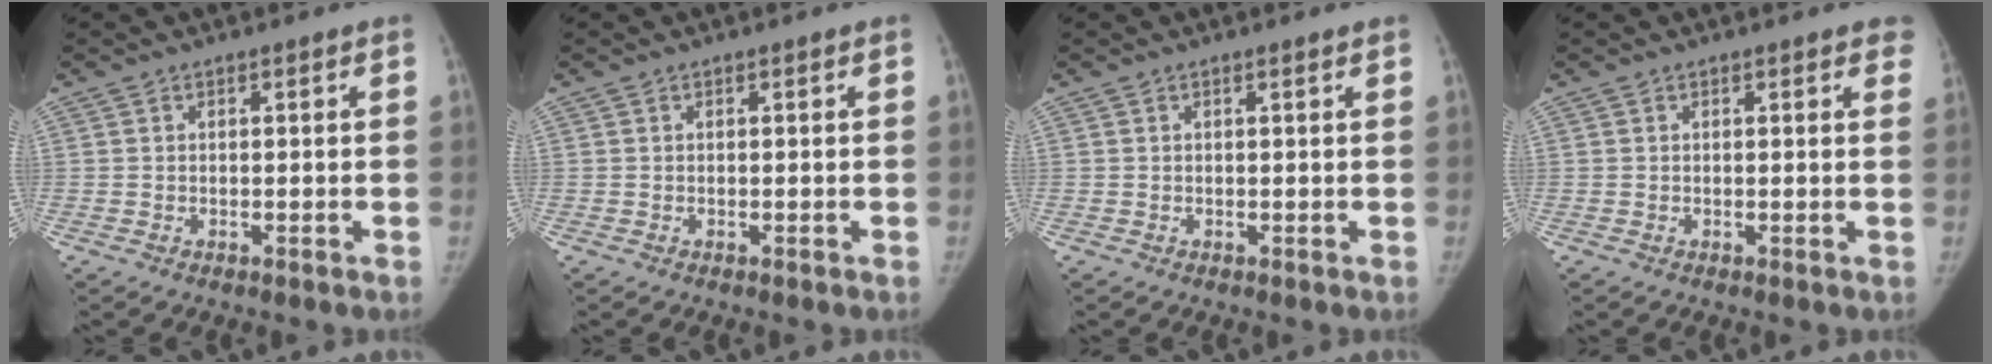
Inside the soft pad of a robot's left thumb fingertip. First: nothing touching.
{"total": 0.0}
{"total": 0.5, "force": [0.4, 0.0, 0.4], "torque": [-0.008, 0.001, 0.007]}
{"total": 2.8, "force": [2.2, 1.1, 1.4], "torque": [0.007, -0.002, 0.014]}